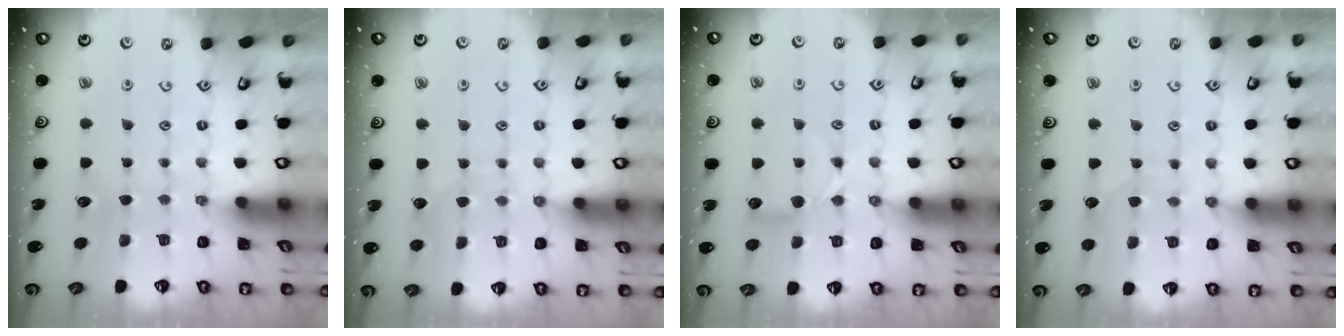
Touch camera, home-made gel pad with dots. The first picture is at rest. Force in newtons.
{"total": 4.8, "press": 4.7, "slide": 0.5}
{"total": 5.6, "press": 5.5, "slide": 0.8}
{"total": 5.7, "press": 5.7, "slide": 0.6}